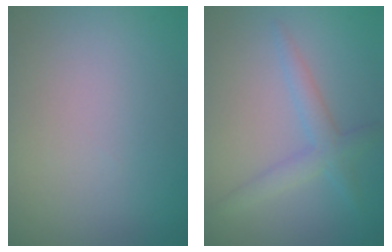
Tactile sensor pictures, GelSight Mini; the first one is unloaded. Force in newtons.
{"total": 2.5, "press": 2.5, "slide": 0.1}